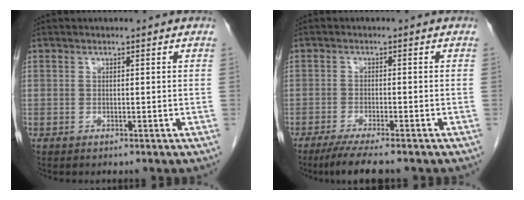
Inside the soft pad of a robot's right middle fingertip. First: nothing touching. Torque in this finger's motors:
{"motor_torque": [0.11, -0.09, 0.06, 0.03]}